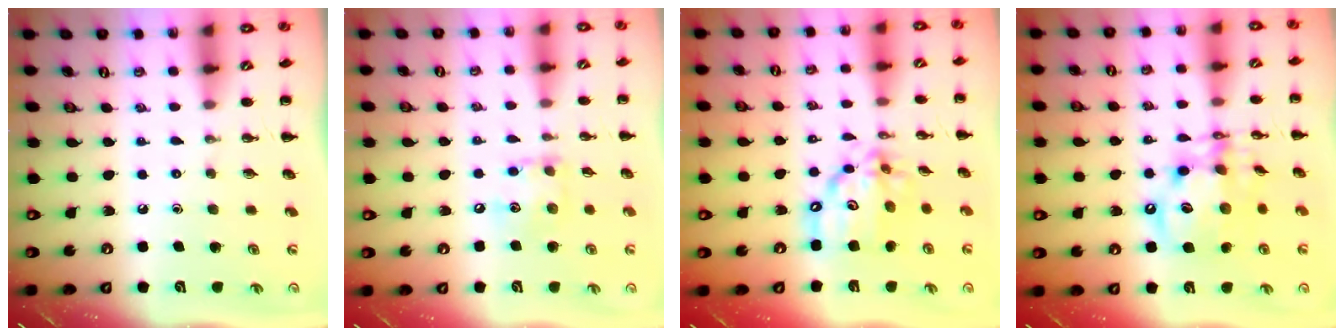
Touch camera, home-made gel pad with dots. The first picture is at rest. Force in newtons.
{"total": 8.9, "press": 8.9, "slide": 0.6}
{"total": 14.0, "press": 13.4, "slide": 3.8}
{"total": 13.2, "press": 12.9, "slide": 2.4}